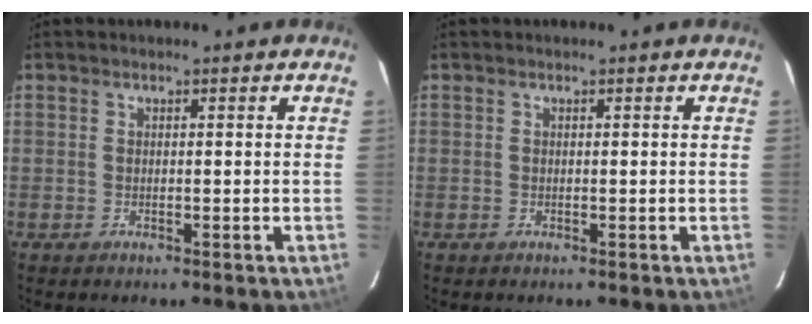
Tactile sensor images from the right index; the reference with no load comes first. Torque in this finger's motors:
{"motor_torque": [0.00, 0.00, 0.00, 0.00]}